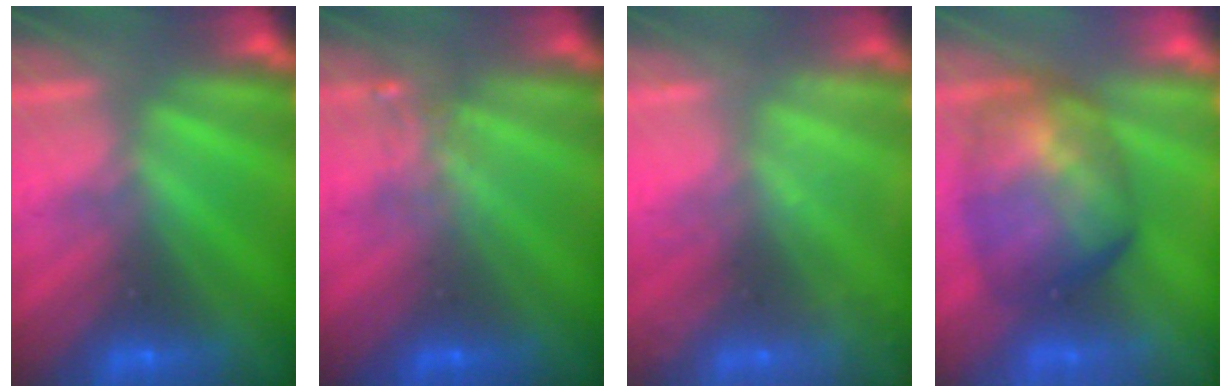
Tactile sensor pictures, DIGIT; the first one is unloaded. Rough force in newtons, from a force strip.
{"total": 2.2}
{"total": 2.3}
{"total": 6.1}